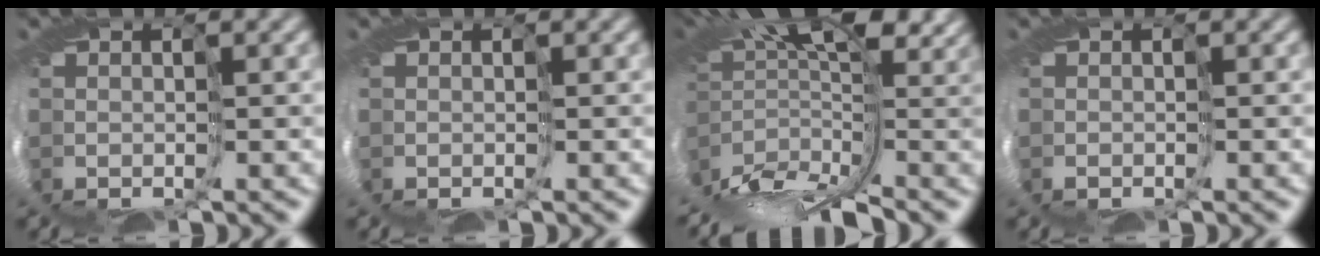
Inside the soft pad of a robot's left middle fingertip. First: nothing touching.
{"total": 0.0}
{"total": 9.5, "force": [-4.0, 2.1, 8.3], "torque": [-0.146, 0.010, -0.076]}
{"total": 0.7, "force": [-0.5, 0.5, 0.3], "torque": [-0.007, 0.001, -0.007]}